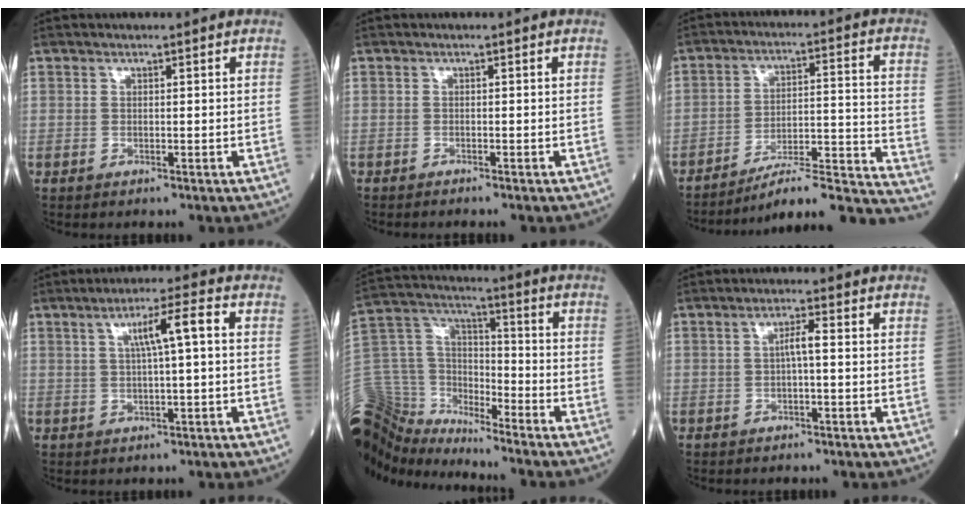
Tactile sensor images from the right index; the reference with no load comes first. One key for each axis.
{"total": 1.5, "fx": -1.4, "fy": -0.1, "fz": 0.6, "tx": -0.009, "ty": 0.001, "tz": -0.017}
{"total": 18.8, "fx": -17.9, "fy": -0.3, "fz": 5.8, "tx": -0.045, "ty": 0.034, "tz": -0.256}
{"total": 5.8, "fx": 1.2, "fy": 0.1, "fz": 5.7, "tx": -0.099, "ty": 0.012, "tz": 0.021}
{"total": 16.9, "fx": -15.9, "fy": 3.3, "fz": 4.8, "tx": -0.114, "ty": 0.034, "tz": -0.298}
{"total": 2.3, "fx": -0.1, "fy": 0.1, "fz": 2.3, "tx": -0.038, "ty": 0.004, "tz": -0.002}